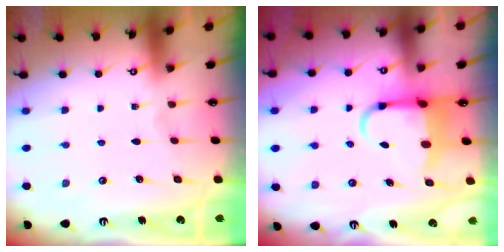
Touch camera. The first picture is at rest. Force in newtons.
{"total": 5.6, "press": 5.4, "slide": 1.6}